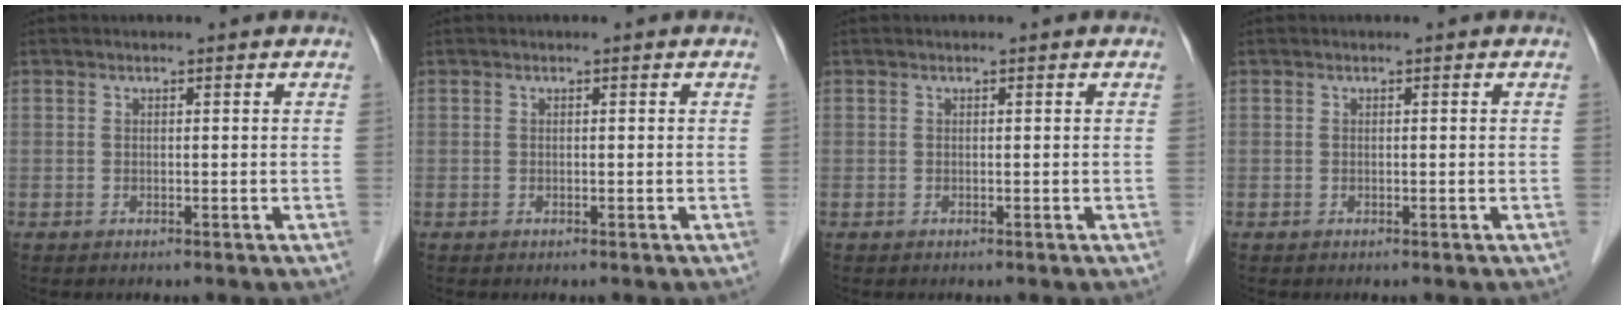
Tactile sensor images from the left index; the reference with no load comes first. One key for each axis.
{"total": 0.0}
{"total": 0.0}
{"total": 0.0}